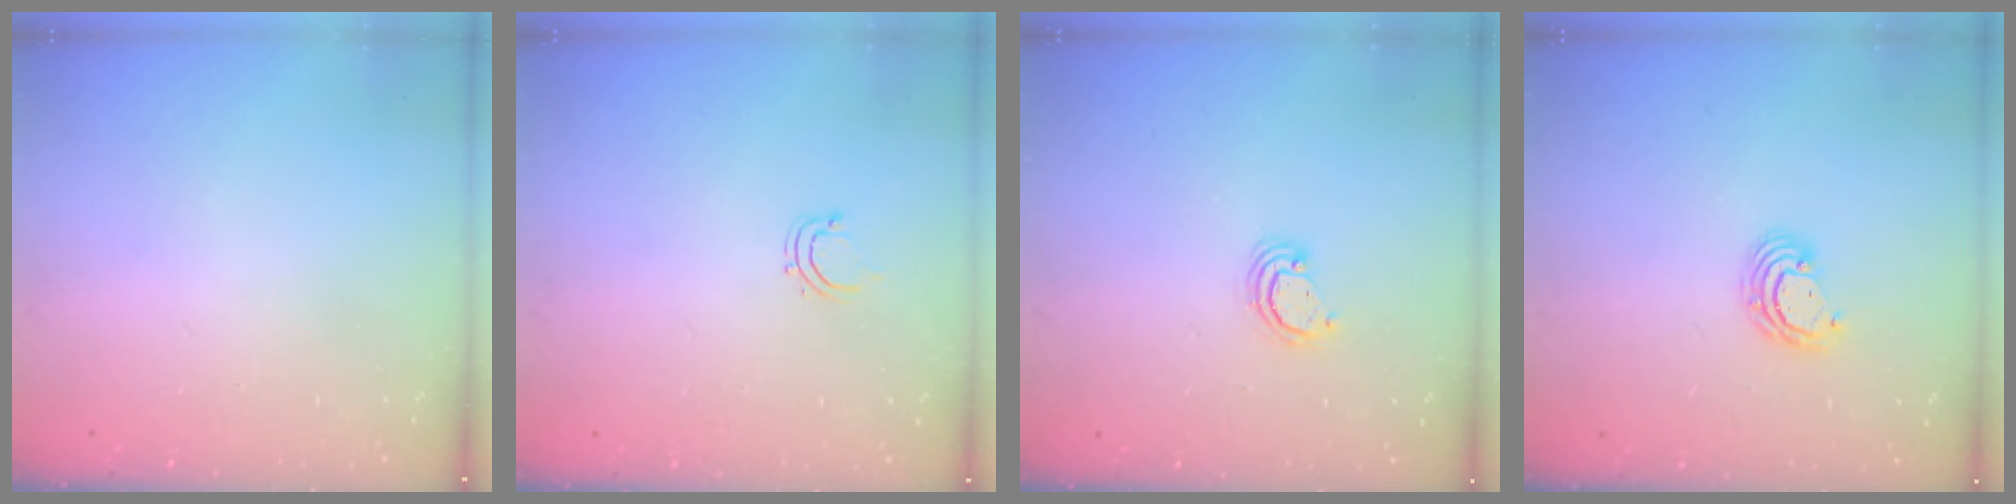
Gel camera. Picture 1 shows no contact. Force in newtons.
{"total": 2.8, "press": 2.8, "slide": 0.5}
{"total": 2.3, "press": 2.3, "slide": 0.3}
{"total": 4.9, "press": 4.9, "slide": 0.2}